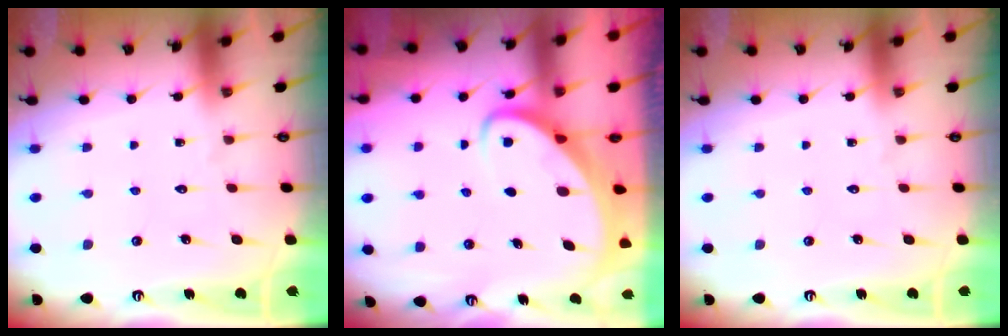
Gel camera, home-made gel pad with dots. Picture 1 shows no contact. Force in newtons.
{"total": 3.2, "press": 3.2, "slide": 0.4}
{"total": 0.0}